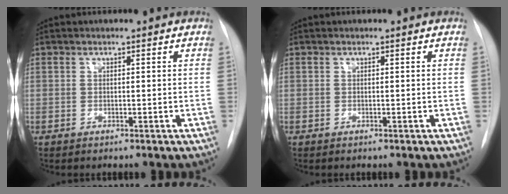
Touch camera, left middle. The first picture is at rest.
{"total": 0.0}